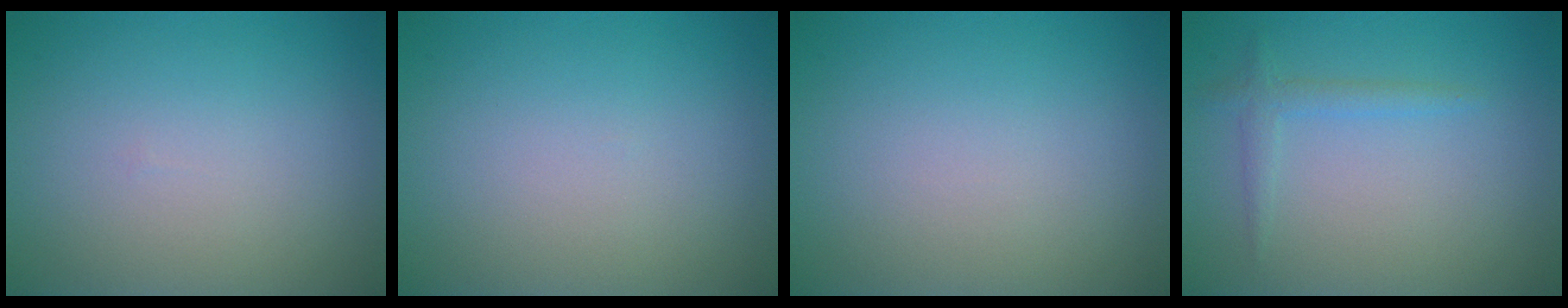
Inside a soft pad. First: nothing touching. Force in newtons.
{"total": 0.0}
{"total": 0.0}
{"total": 1.4, "press": 1.4, "slide": 0.1}